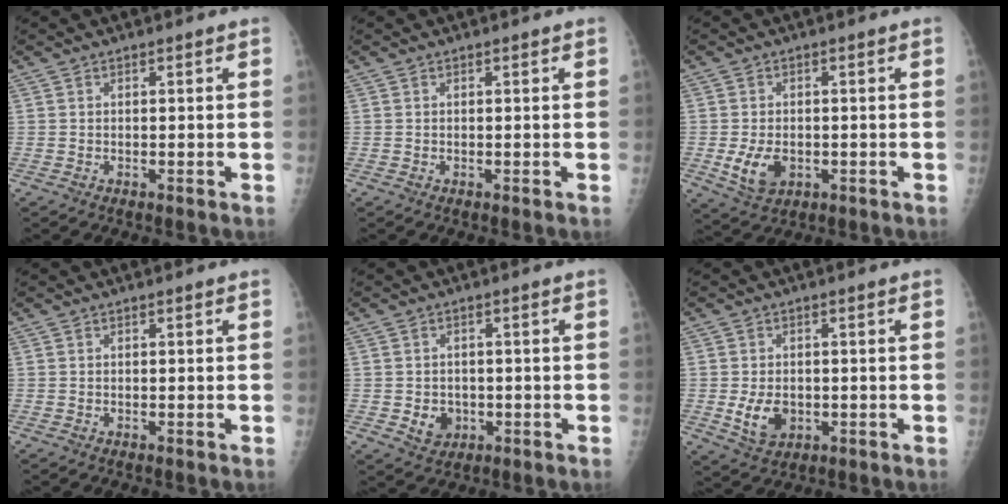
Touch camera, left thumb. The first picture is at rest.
{"total": 0.0}
{"total": 6.3, "force": [-1.4, 4.3, 4.4], "torque": [-0.074, -0.001, -0.015]}
{"total": 0.0}
{"total": 4.4, "force": [-1.0, 3.7, 2.1], "torque": [-0.014, 0.004, -0.006]}
{"total": 6.0, "force": [-1.0, 4.3, 4.0], "torque": [-0.060, -0.003, -0.007]}